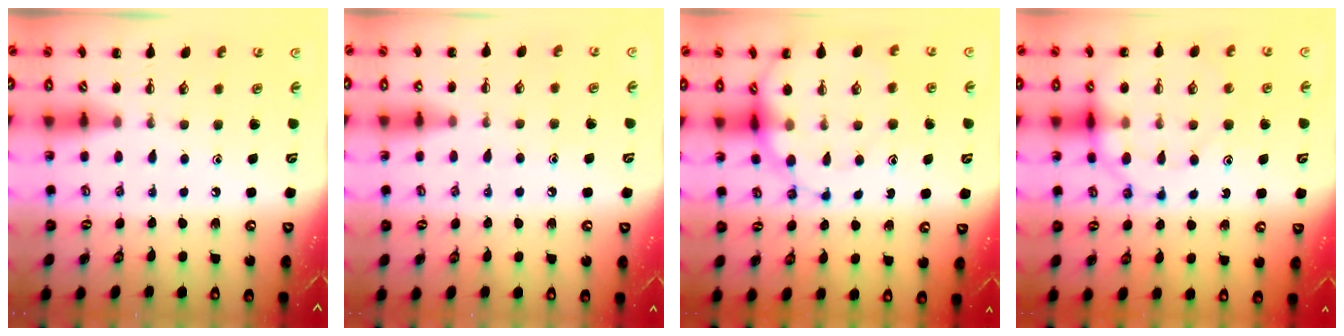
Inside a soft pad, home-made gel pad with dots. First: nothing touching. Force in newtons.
{"total": 7.5, "press": 7.3, "slide": 2.0}
{"total": 14.6, "press": 14.6, "slide": 1.3}
{"total": 16.3, "press": 16.1, "slide": 2.0}